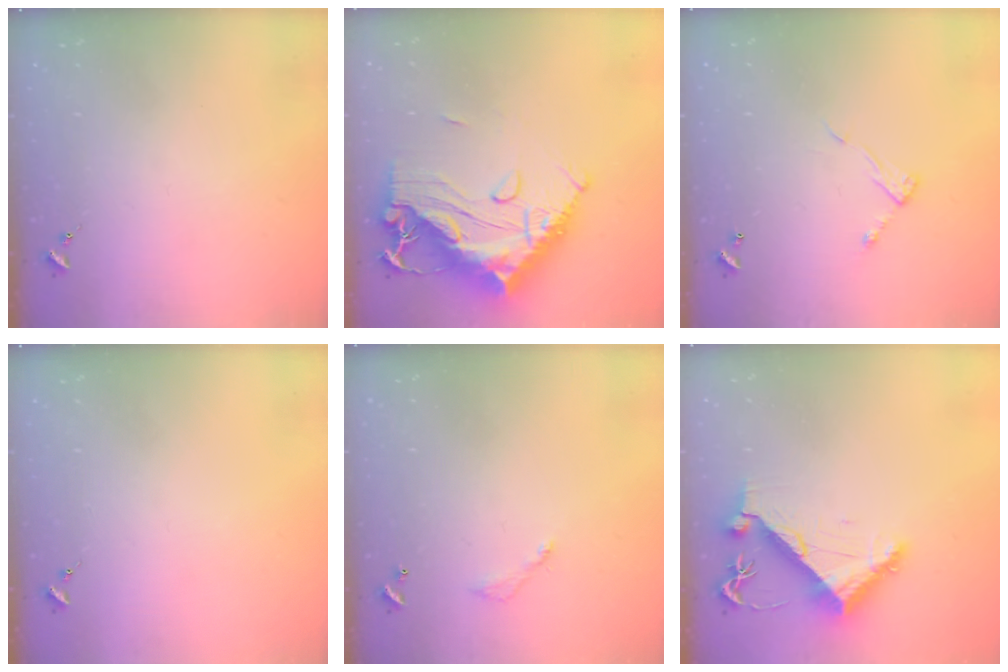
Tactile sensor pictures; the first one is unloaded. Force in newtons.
{"total": 22.9, "press": 22.7, "slide": 2.4}
{"total": 6.6, "press": 6.6, "slide": 0.3}
{"total": 0.0}
{"total": 3.8, "press": 3.8, "slide": 0.2}
{"total": 8.5, "press": 8.4, "slide": 1.4}